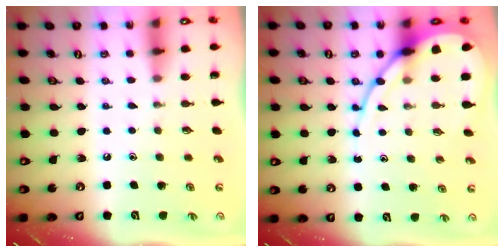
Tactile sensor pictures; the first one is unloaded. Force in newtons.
{"total": 10.4, "press": 10.4, "slide": 1.0}